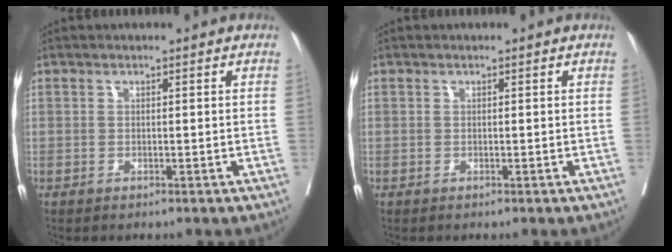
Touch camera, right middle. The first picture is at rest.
{"total": 0.0}